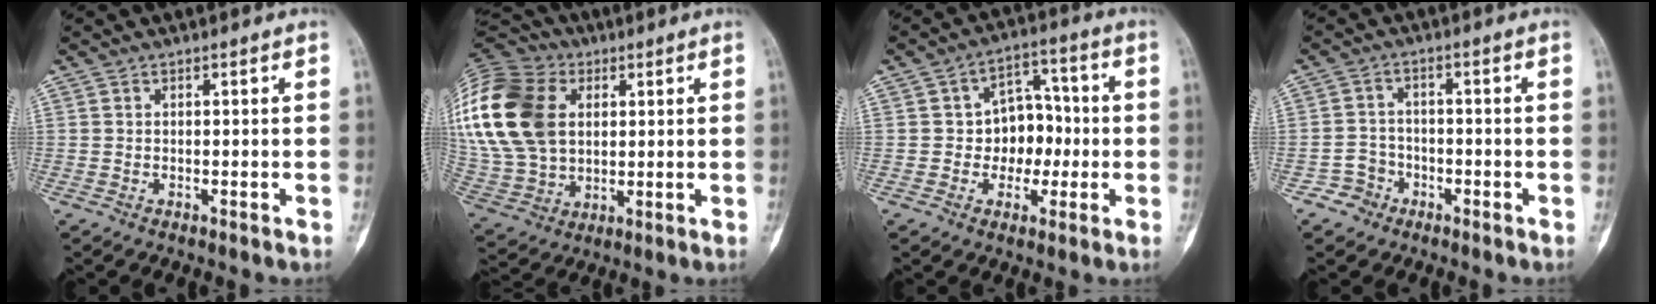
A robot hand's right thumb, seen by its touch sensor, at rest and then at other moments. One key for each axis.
{"total": 27.3, "fx": 6.4, "fy": 19.5, "fz": 18.0, "tx": -0.399, "ty": 0.026, "tz": 0.129}
{"total": 9.5, "fx": -0.9, "fy": 7.4, "fz": 5.8, "tx": -0.029, "ty": 0.033, "tz": -0.019}
{"total": 4.3, "fx": -2.4, "fy": 3.6, "fz": -0.1, "tx": 0.031, "ty": 0.022, "tz": -0.045}